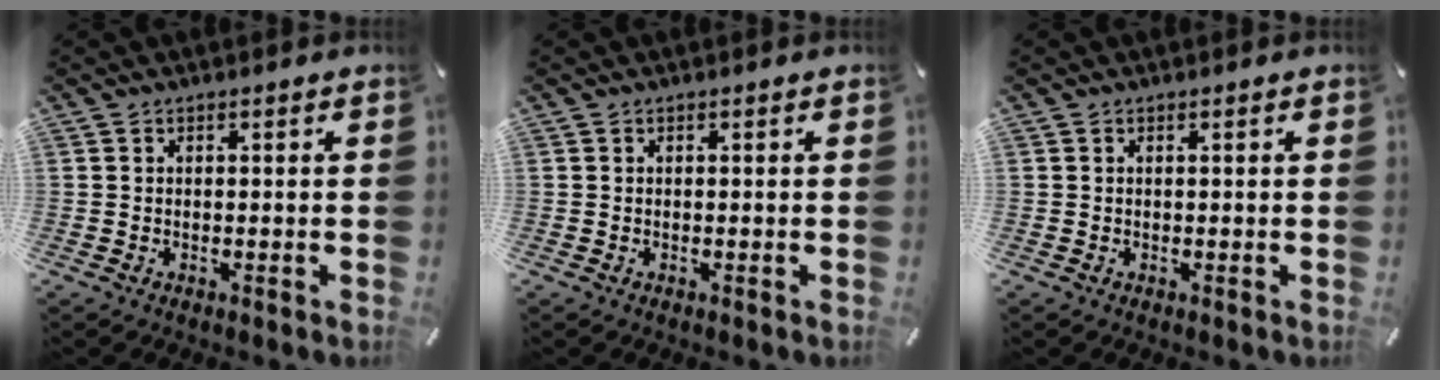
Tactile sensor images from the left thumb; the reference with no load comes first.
{"total": 0.0}
{"total": 0.5, "force": [-0.1, 0.4, -0.3], "torque": [0.008, 0.007, -0.003]}